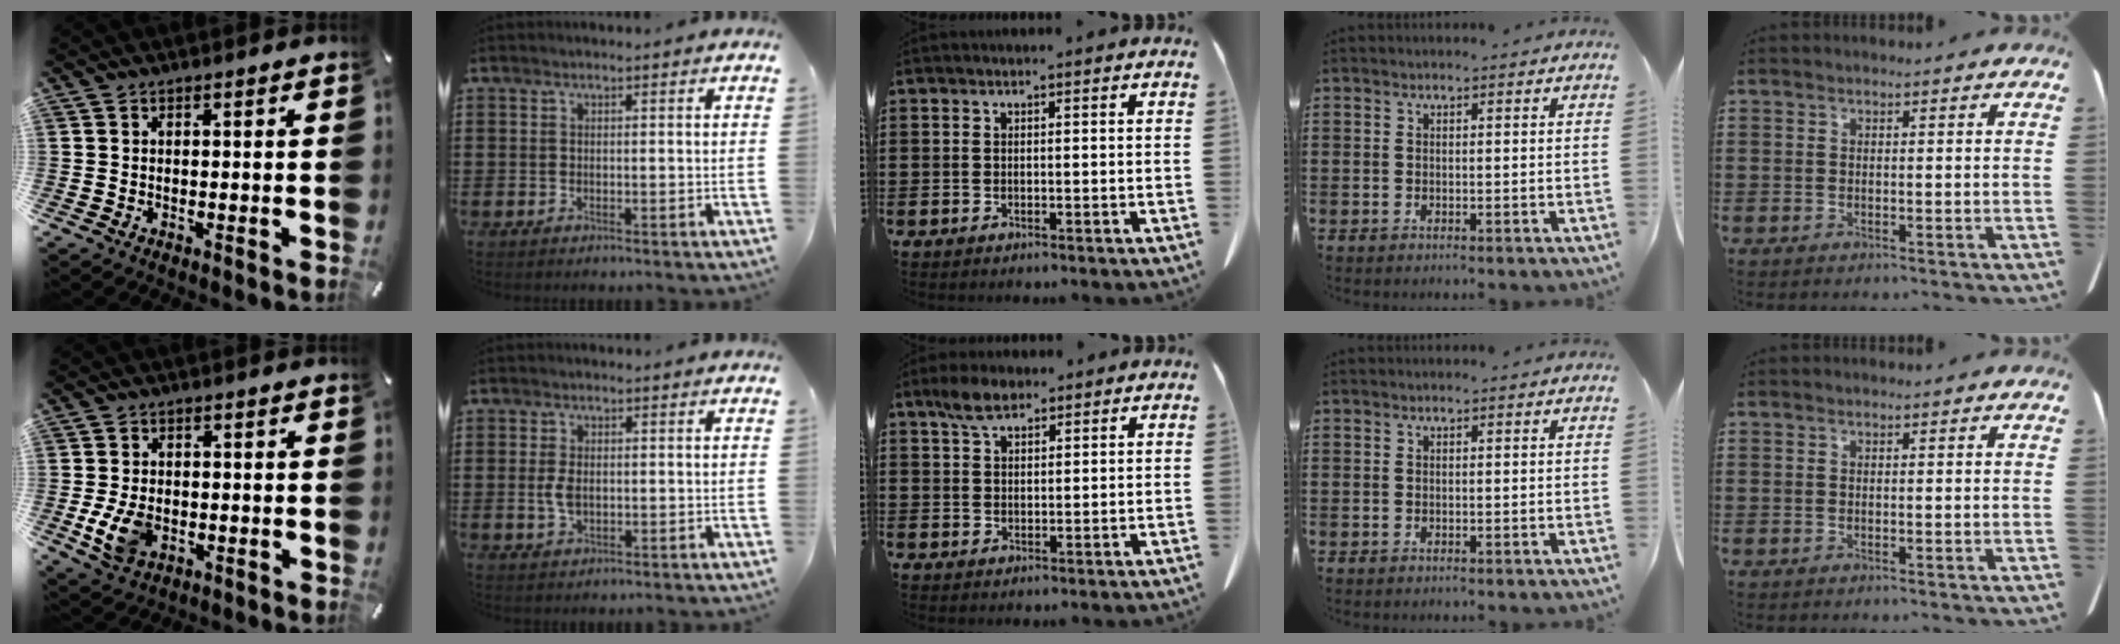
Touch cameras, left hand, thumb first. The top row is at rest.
{"thumb": {"total": 7.8, "force": [-2.0, 5.5, 5.2], "torque": [-0.113, 0.001, -0.036]}, "index": {"total": 3.1, "force": [0.0, 1.7, 2.6], "torque": [-0.066, -0.002, -0.004]}, "middle": {"total": 4.4, "force": [3.1, 2.1, 2.4], "torque": [-0.048, 0.004, 0.058]}}